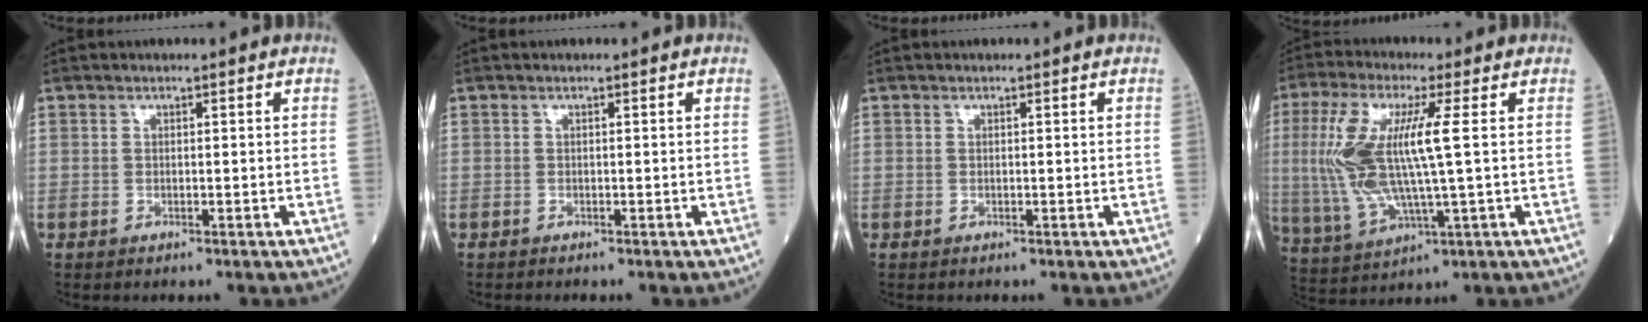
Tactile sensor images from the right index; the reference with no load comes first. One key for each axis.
{"total": 0.0}
{"total": 0.0}
{"total": 13.2, "fx": 1.6, "fy": 2.0, "fz": 13.0, "tx": -0.298, "ty": 0.007, "tz": 0.030}